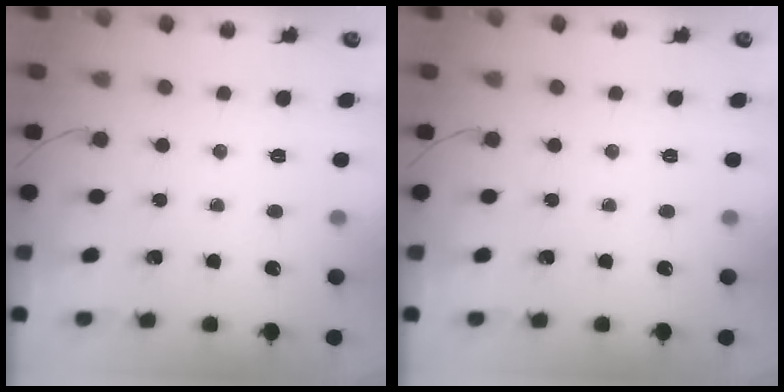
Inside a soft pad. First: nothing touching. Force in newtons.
{"total": 0.0}